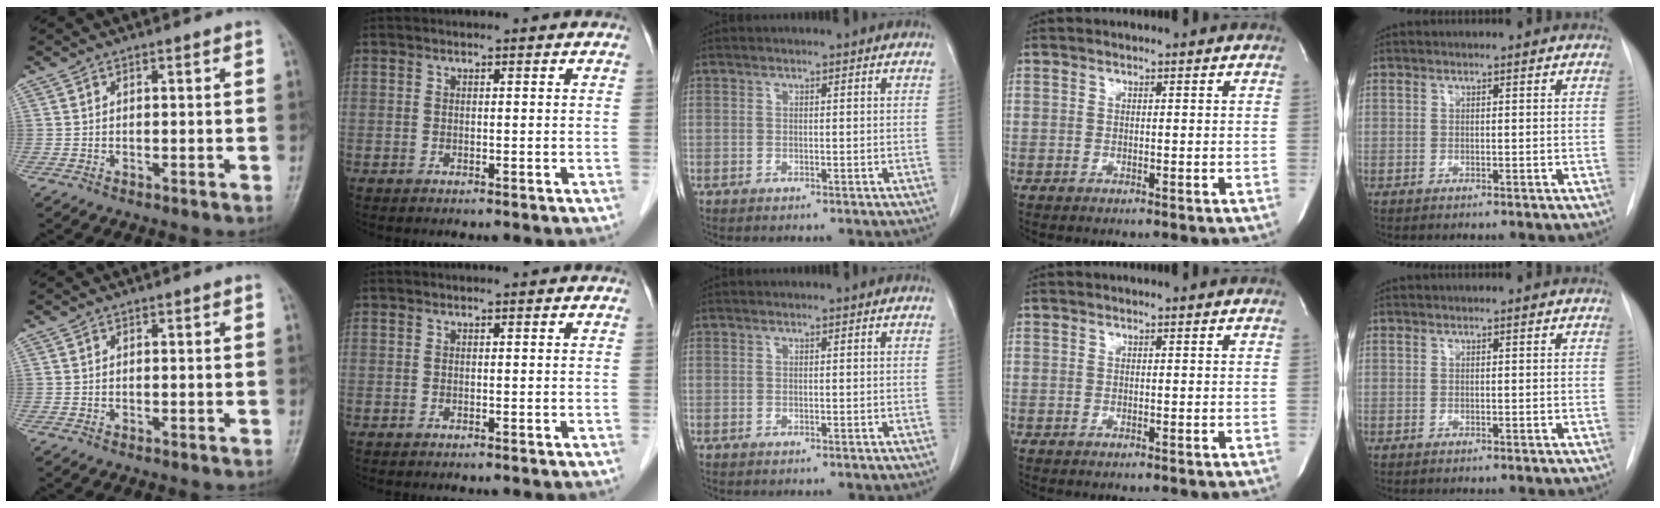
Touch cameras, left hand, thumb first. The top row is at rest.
{}